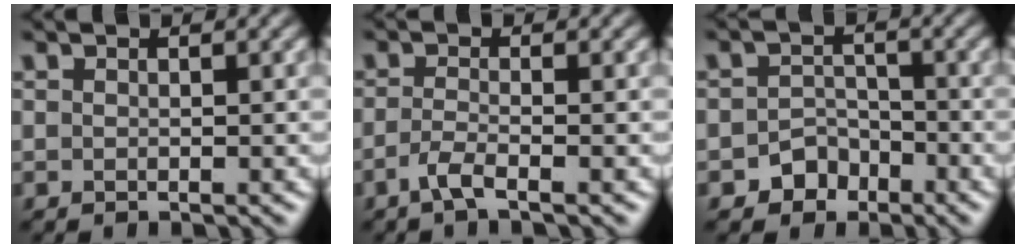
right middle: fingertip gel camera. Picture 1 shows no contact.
{"total": 2.0, "force": [-1.2, 0.4, 1.6], "torque": [-0.034, -0.003, -0.034]}
{"total": 2.7, "force": [-1.7, 2.0, 0.7], "torque": [0.002, 0.006, -0.030]}